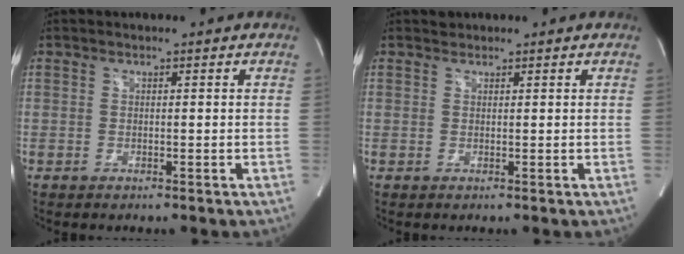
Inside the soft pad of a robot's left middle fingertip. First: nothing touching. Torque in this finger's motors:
{"motor_torque": [0.03, 0.00, -0.02, -0.01]}